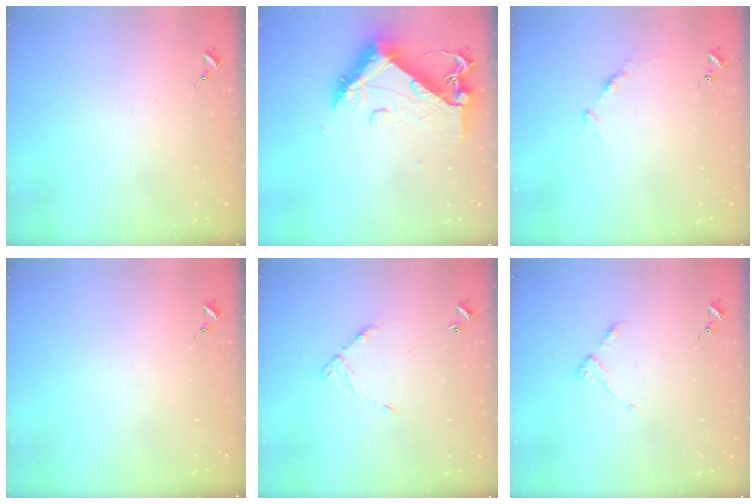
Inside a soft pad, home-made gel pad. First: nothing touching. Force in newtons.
{"total": 13.1, "press": 13.1, "slide": 1.4}
{"total": 4.9, "press": 4.8, "slide": 0.6}
{"total": 0.0}
{"total": 6.9, "press": 6.8, "slide": 0.6}
{"total": 3.5, "press": 3.5, "slide": 0.5}